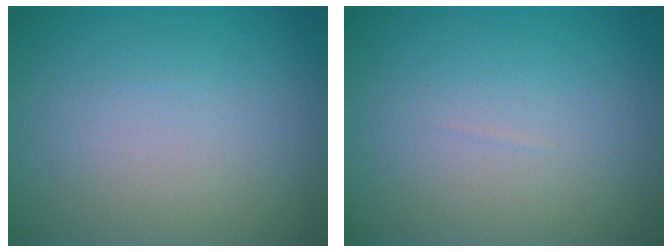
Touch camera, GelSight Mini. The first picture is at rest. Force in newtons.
{"total": 0.0}